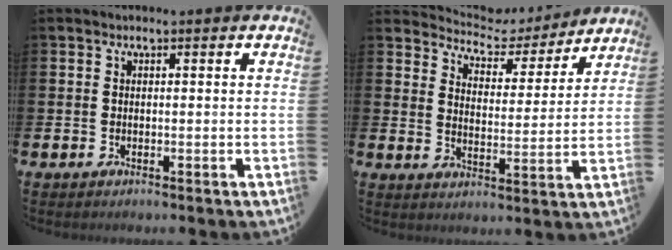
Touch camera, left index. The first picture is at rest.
{"total": 5.8, "force": [5.6, 1.7, 0.2], "torque": [-0.036, -0.045, 0.094]}